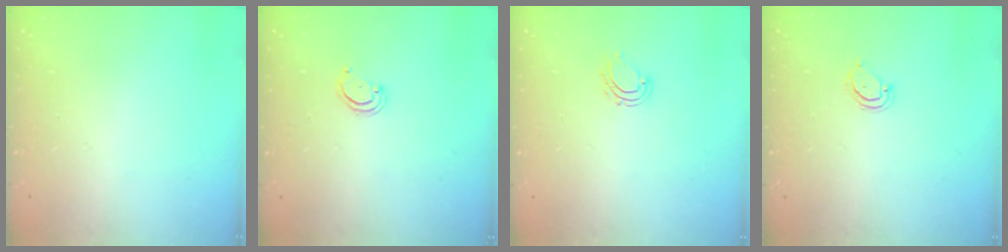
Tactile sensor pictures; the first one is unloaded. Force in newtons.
{"total": 2.2, "press": 2.2, "slide": 0.2}
{"total": 6.0, "press": 5.9, "slide": 1.0}
{"total": 3.4, "press": 3.3, "slide": 0.5}